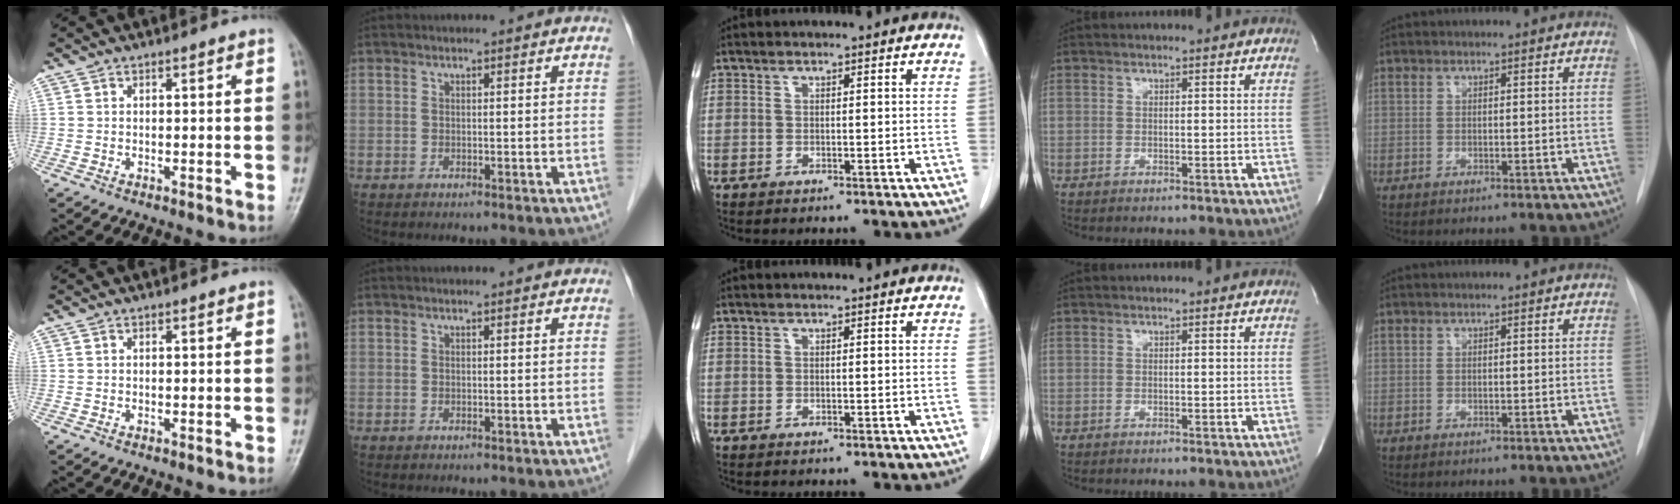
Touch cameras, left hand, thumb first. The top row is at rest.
{}